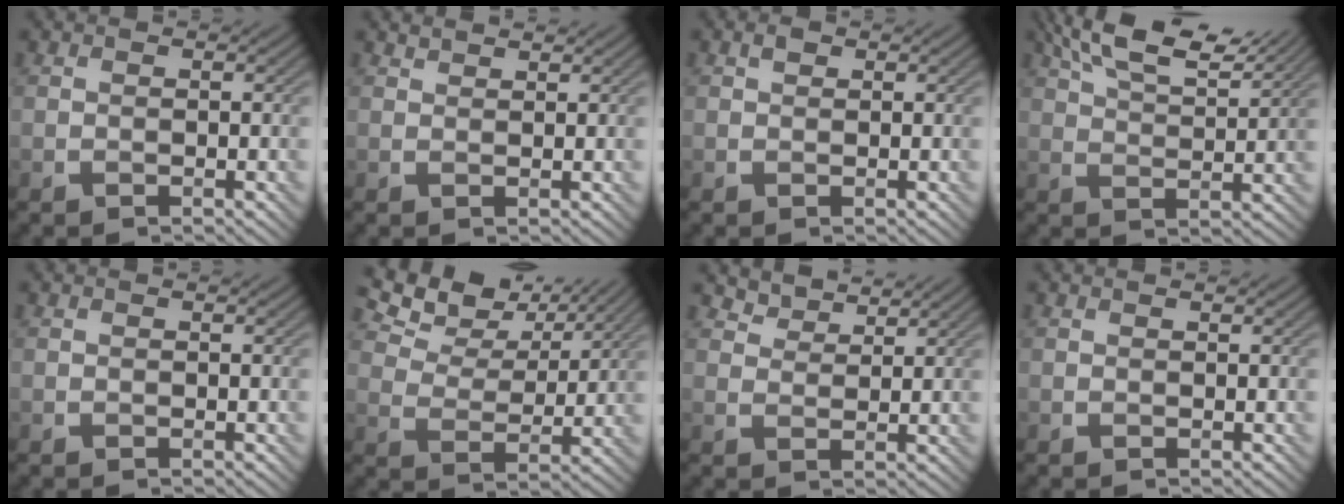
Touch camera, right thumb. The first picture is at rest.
{"total": 1.2, "force": [1.2, 0.2, 0.3], "torque": [-0.012, 0.000, 0.024]}
{"total": 0.9, "force": [0.5, 0.6, 0.5], "torque": [-0.008, 0.000, 0.007]}
{"total": 10.2, "force": [7.3, 2.8, 6.6], "torque": [-0.136, 0.013, 0.129]}
{"total": 0.0}
{"total": 11.1, "force": [8.2, 4.8, 5.7], "torque": [-0.137, -0.012, 0.141]}
{"total": 3.0, "force": [2.8, 1.0, 0.7], "torque": [-0.015, -0.003, 0.063]}
{"total": 0.0}